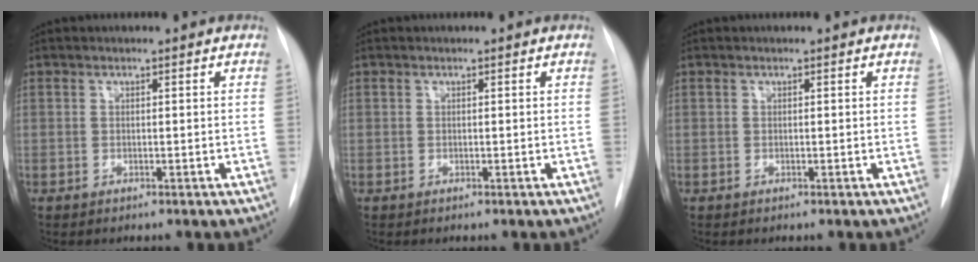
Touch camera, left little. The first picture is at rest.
{"total": 0.0}
{"total": 0.0}